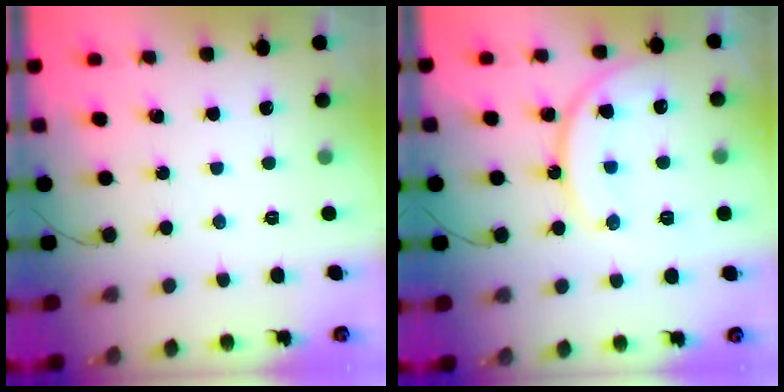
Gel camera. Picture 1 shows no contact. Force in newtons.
{"total": 14.1, "press": 14.1, "slide": 0.8}